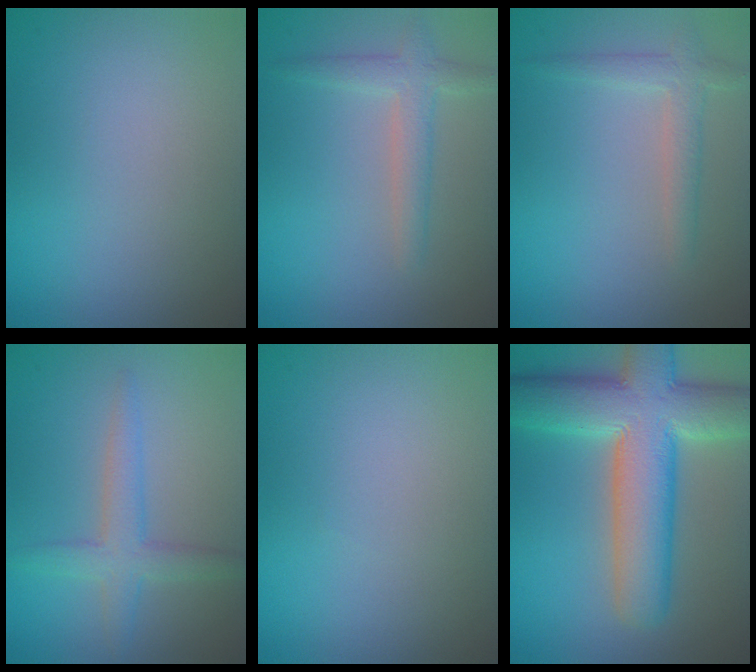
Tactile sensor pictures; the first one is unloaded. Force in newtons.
{"total": 2.4, "press": 2.4, "slide": 0.1}
{"total": 2.1, "press": 2.1, "slide": 0.1}
{"total": 3.1, "press": 3.1, "slide": 0.2}
{"total": 0.0}
{"total": 11.1, "press": 11.0, "slide": 0.6}